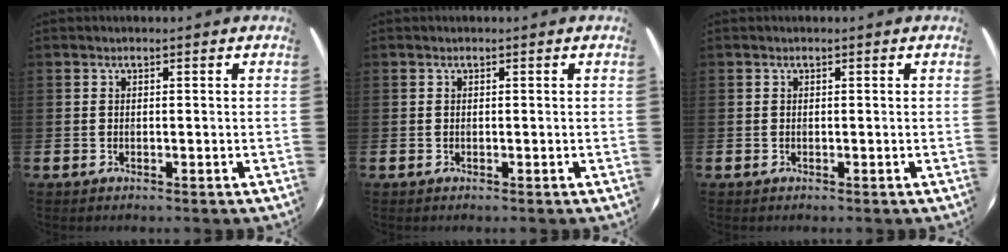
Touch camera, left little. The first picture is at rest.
{"total": 0.0}
{"total": 0.0}